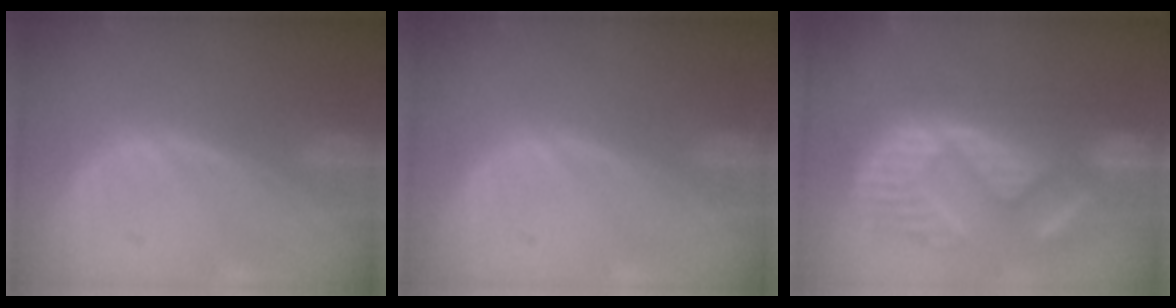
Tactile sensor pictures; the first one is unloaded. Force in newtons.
{"total": 0.0}
{"total": 10.7, "press": 10.4, "slide": 2.5}